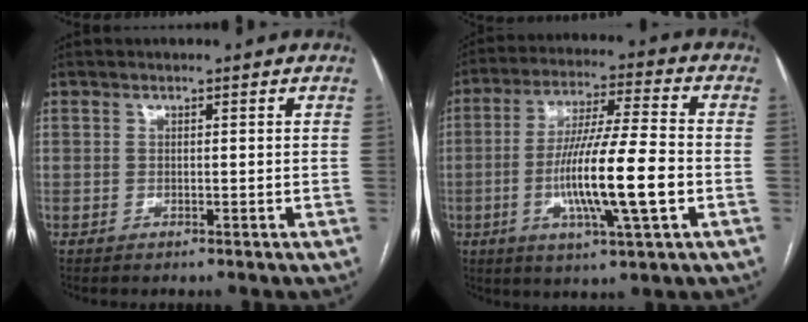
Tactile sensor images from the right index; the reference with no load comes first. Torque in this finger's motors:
{"motor_torque": [1.35, -0.79, 1.05, 0.21]}